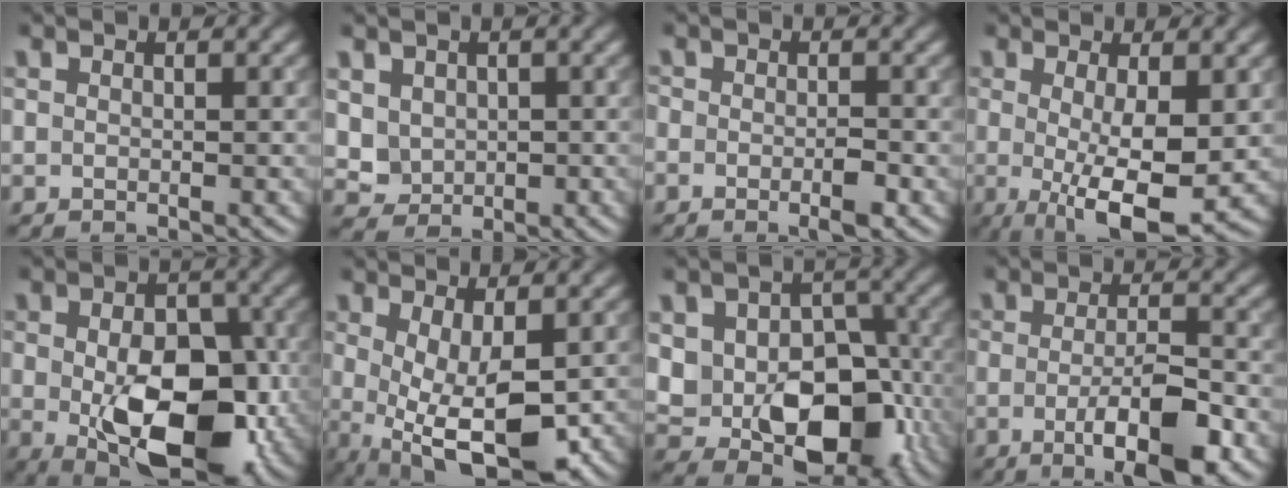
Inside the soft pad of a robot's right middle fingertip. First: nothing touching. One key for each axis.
{"total": 2.5, "fx": 0.7, "fy": 2.3, "fz": 0.9, "tx": -0.025, "ty": -0.007, "tz": 0.018}
{"total": 2.3, "fx": -1.1, "fy": 0.6, "fz": 1.9, "tx": -0.032, "ty": -0.005, "tz": -0.022}
{"total": 6.6, "fx": -0.6, "fy": 1.7, "fz": 6.4, "tx": -0.103, "ty": -0.016, "tz": -0.005}
{"total": 12.0, "fx": -2.4, "fy": 7.0, "fz": 9.5, "tx": -0.146, "ty": -0.023, "tz": -0.035}
{"total": 8.0, "fx": -1.0, "fy": 3.1, "fz": 7.3, "tx": -0.140, "ty": -0.018, "tz": -0.008}
{"total": 10.9, "fx": -1.9, "fy": 7.5, "fz": 7.6, "tx": -0.107, "ty": -0.003, "tz": -0.029}
{"total": 6.4, "fx": -2.5, "fy": 1.6, "fz": 5.7, "tx": -0.093, "ty": -0.003, "tz": -0.041}